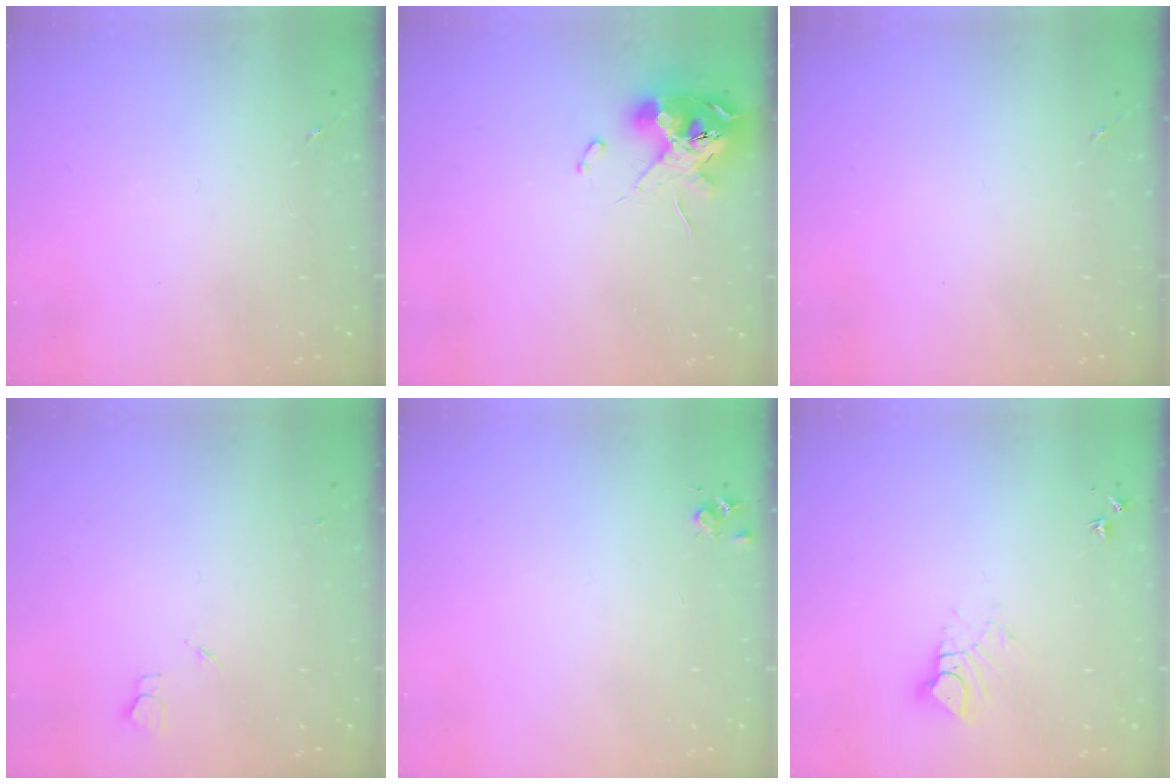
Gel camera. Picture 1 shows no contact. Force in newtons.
{"total": 11.9, "press": 11.8, "slide": 1.5}
{"total": 0.0}
{"total": 2.7, "press": 2.6, "slide": 0.3}
{"total": 4.4, "press": 4.4, "slide": 0.5}
{"total": 6.6, "press": 6.6, "slide": 0.4}